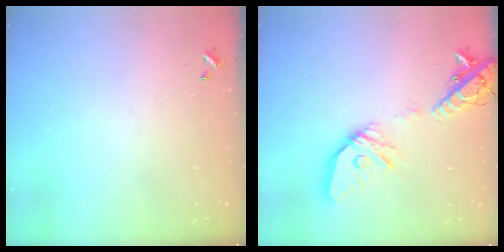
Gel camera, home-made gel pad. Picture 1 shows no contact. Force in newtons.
{"total": 20.2, "press": 20.0, "slide": 3.0}